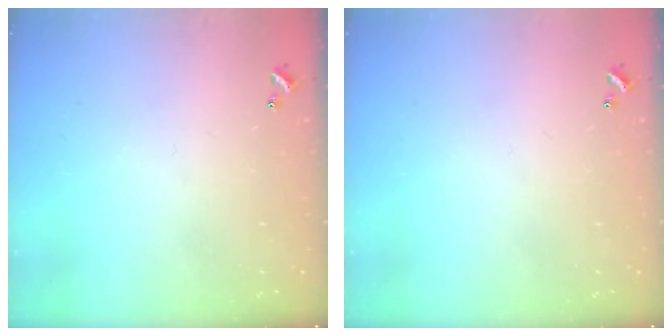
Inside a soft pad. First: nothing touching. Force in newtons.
{"total": 0.0}